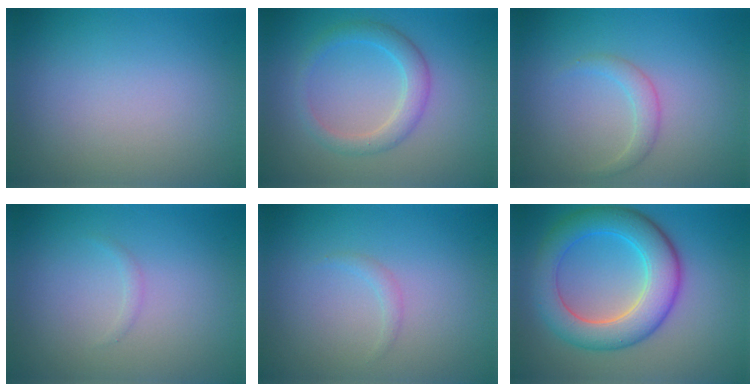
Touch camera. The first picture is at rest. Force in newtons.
{"total": 2.8, "press": 2.8, "slide": 0.3}
{"total": 1.4, "press": 1.4, "slide": 0.0}
{"total": 0.5, "press": 0.5, "slide": 0.0}
{"total": 0.7, "press": 0.7, "slide": 0.1}
{"total": 7.0, "press": 7.0, "slide": 0.2}